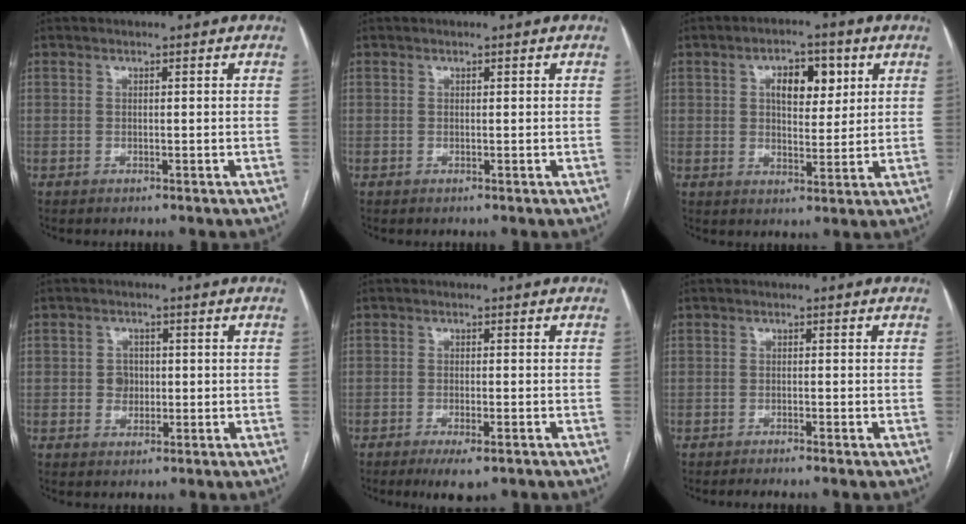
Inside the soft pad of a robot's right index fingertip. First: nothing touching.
{"total": 0.0}
{"total": 7.1, "force": [2.6, 3.7, 5.5], "torque": [-0.084, 0.012, 0.043]}
{"total": 2.9, "force": [0.0, 2.6, 1.4], "torque": [-0.017, 0.007, 0.002]}
{"total": 4.5, "force": [-2.9, 1.1, 3.3], "torque": [-0.052, -0.007, -0.040]}
{"total": 1.9, "force": [-1.5, -0.2, 1.0], "torque": [-0.016, -0.001, -0.023]}